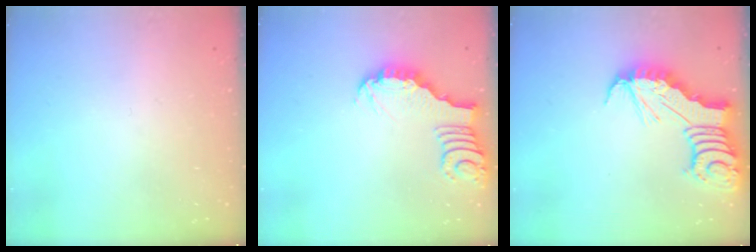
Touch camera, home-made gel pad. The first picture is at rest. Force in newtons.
{"total": 3.2, "press": 3.2, "slide": 0.2}
{"total": 7.9, "press": 7.9, "slide": 0.5}